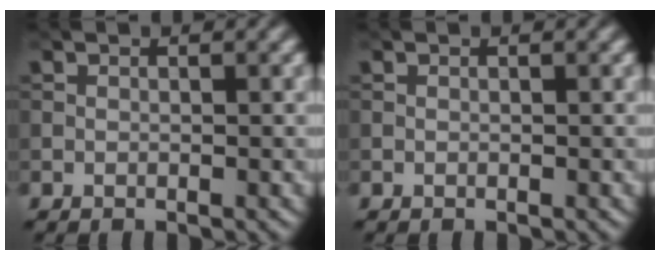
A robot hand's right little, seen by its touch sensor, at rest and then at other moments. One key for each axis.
{"total": 0.0}